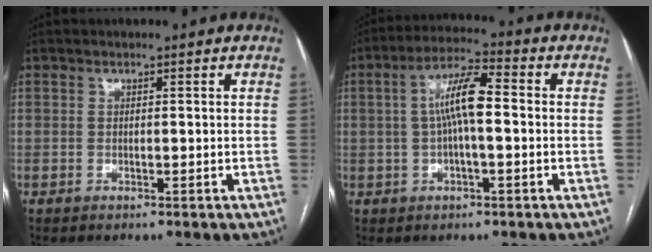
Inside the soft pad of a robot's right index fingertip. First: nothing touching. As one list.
[{"total": 8.0, "force": [0.3, 1.6, 7.9], "torque": [-0.149, 0.025, 0.003]}]